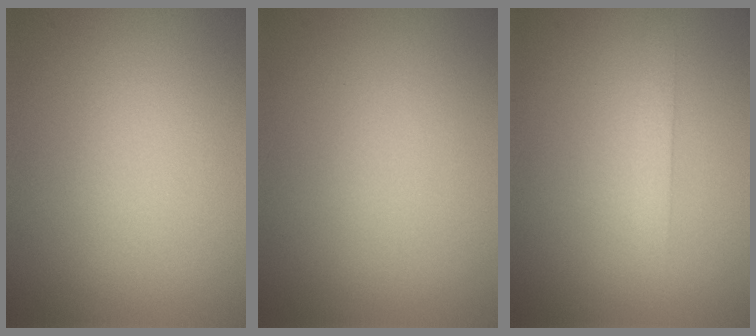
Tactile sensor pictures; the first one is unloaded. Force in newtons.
{"total": 0.0}
{"total": 1.5, "press": 1.5, "slide": 0.1}